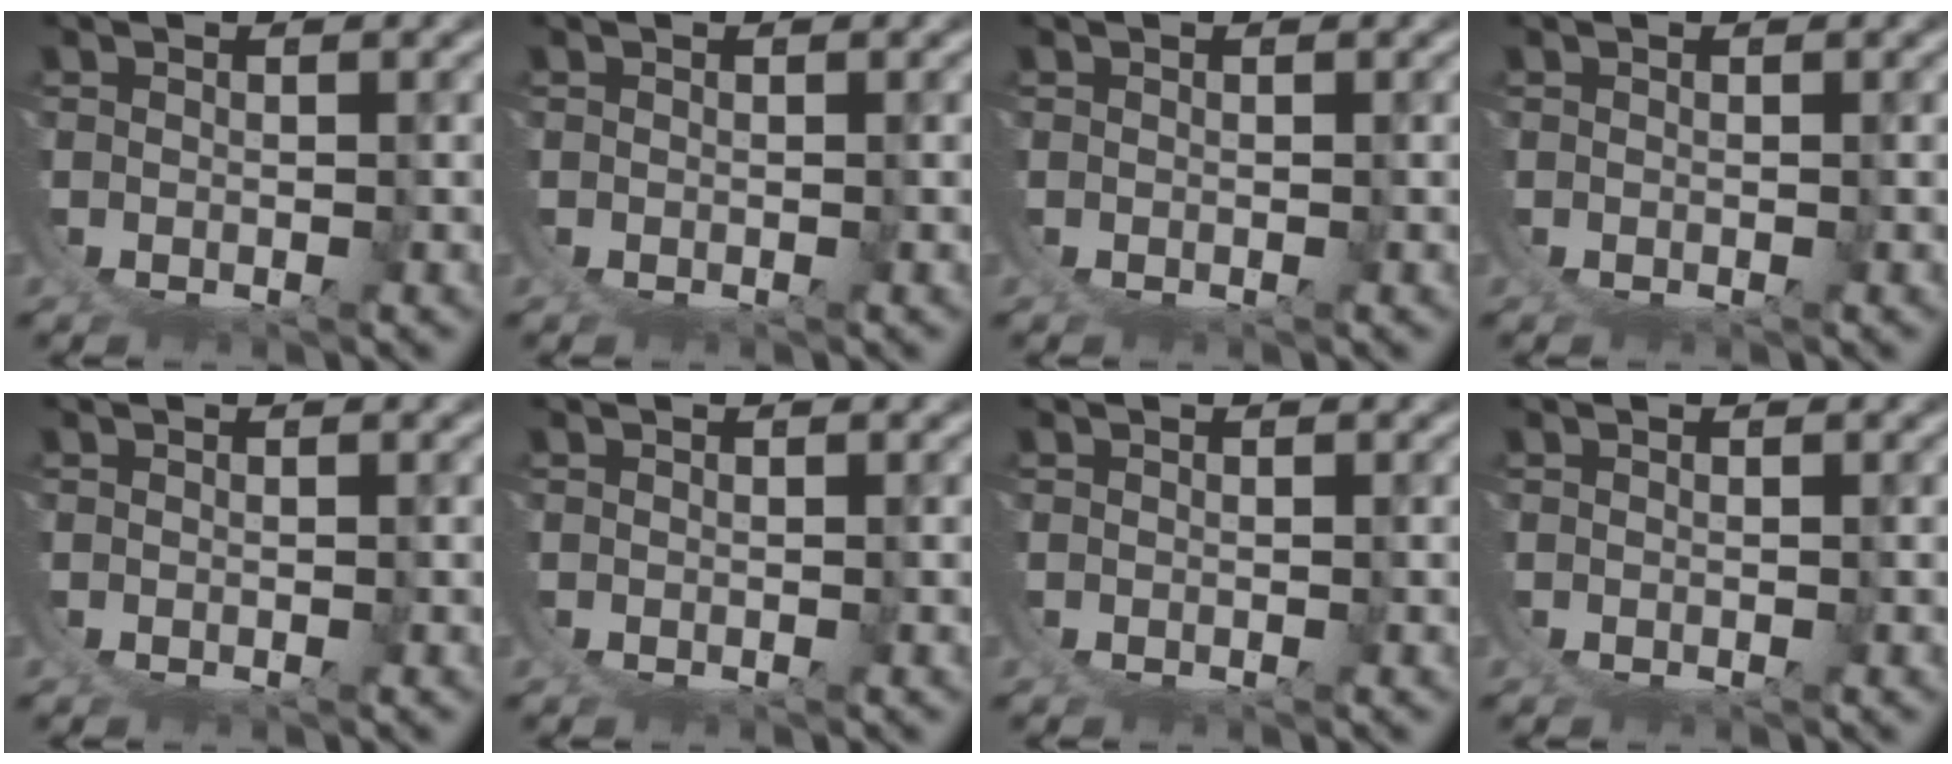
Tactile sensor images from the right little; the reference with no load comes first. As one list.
[{"total": 0.0}, {"total": 0.0}, {"total": 0.0}, {"total": 0.0}, {"total": 0.0}, {"total": 0.0}, {"total": 0.0}]